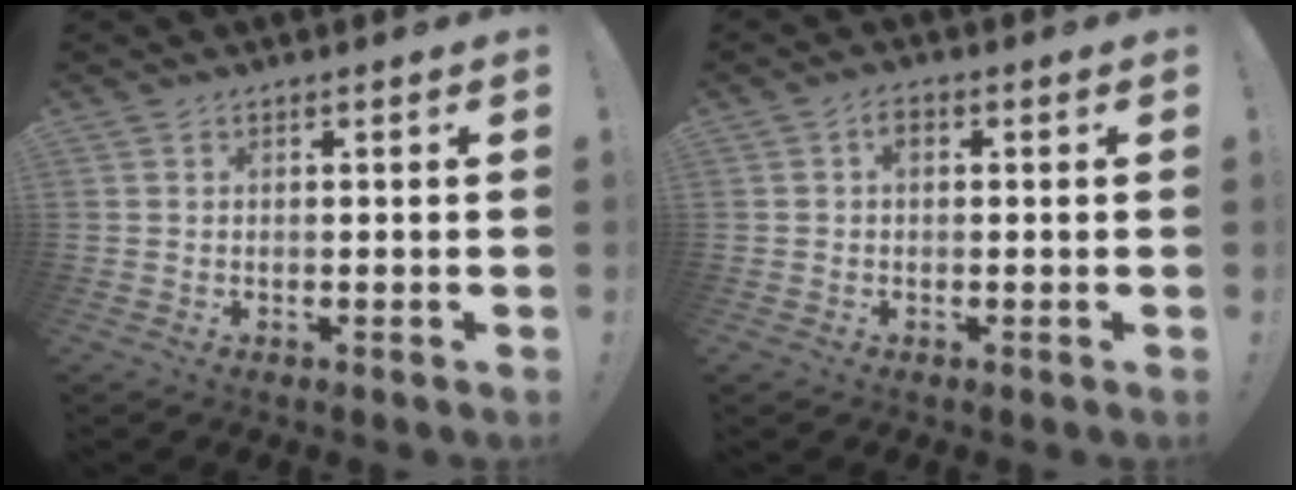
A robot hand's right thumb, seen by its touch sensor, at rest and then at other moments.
{"total": 2.3, "force": [0.4, 1.5, 1.7], "torque": [-0.026, 0.005, 0.004]}